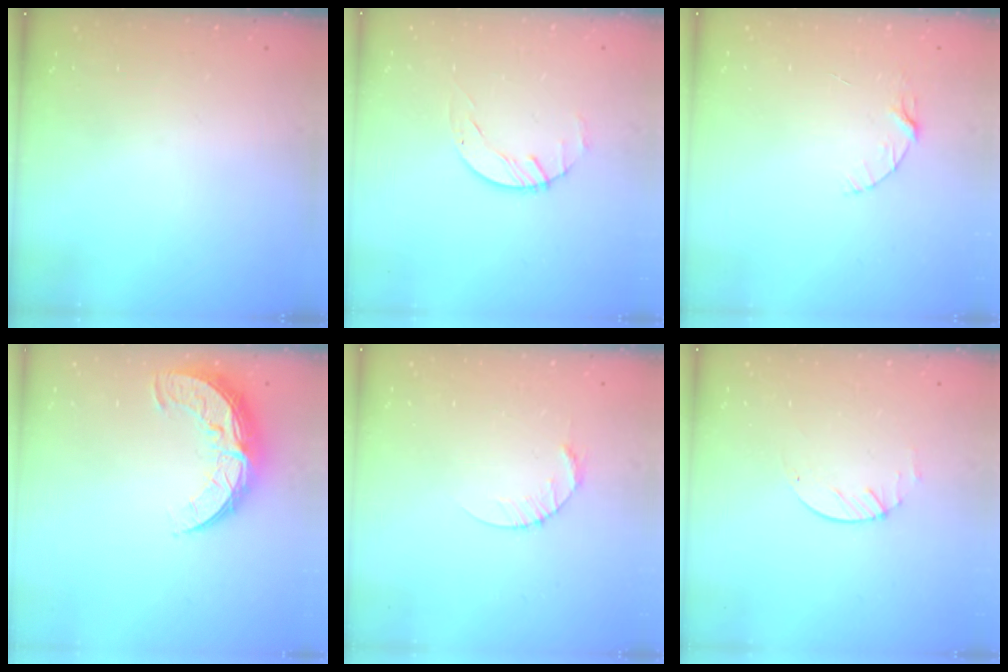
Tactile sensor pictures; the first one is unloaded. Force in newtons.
{"total": 1.8, "press": 1.8, "slide": 0.3}
{"total": 3.6, "press": 3.6, "slide": 0.4}
{"total": 10.3, "press": 10.3, "slide": 0.7}
{"total": 3.7, "press": 3.6, "slide": 0.4}
{"total": 2.0, "press": 2.0, "slide": 0.2}